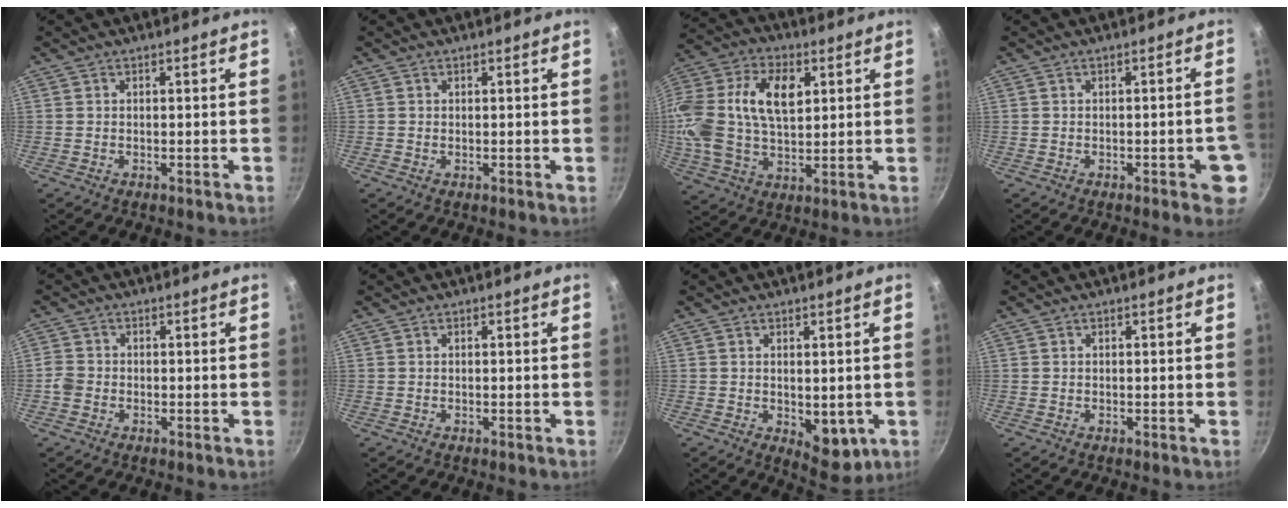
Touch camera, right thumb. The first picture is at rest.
{"total": 0.0}
{"total": 20.7, "force": [4.2, 12.8, 15.7], "torque": [-0.319, 0.017, 0.069]}
{"total": 5.6, "force": [-1.9, 1.8, 4.9], "torque": [-0.043, 0.012, -0.021]}
{"total": 2.7, "force": [-1.0, 2.2, 1.2], "torque": [-0.021, 0.012, -0.023]}
{"total": 0.0}
{"total": 7.1, "force": [-0.6, 4.0, 5.8], "torque": [-0.060, -0.016, 0.002]}
{"total": 0.0}